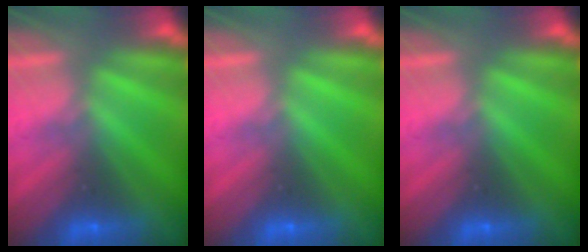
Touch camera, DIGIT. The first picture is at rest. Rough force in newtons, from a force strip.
{"total": 0.0}
{"total": 0.0}